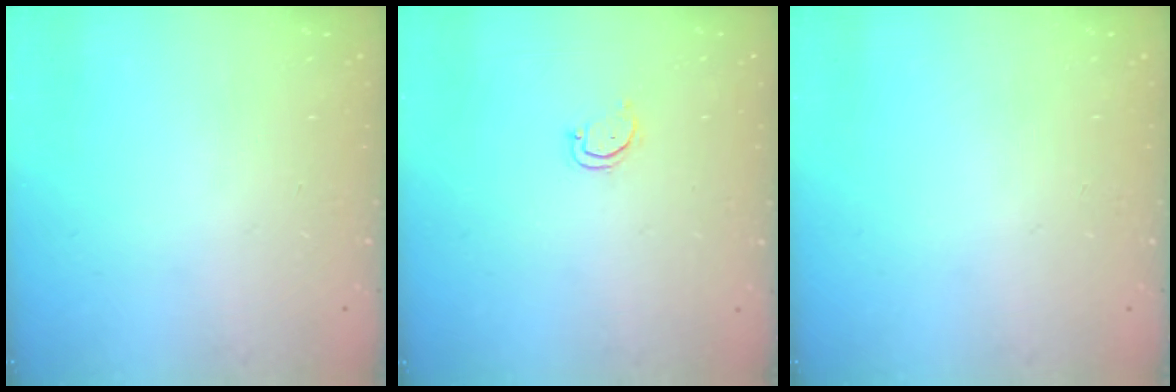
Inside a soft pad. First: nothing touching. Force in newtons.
{"total": 2.6, "press": 2.6, "slide": 0.2}
{"total": 0.0}